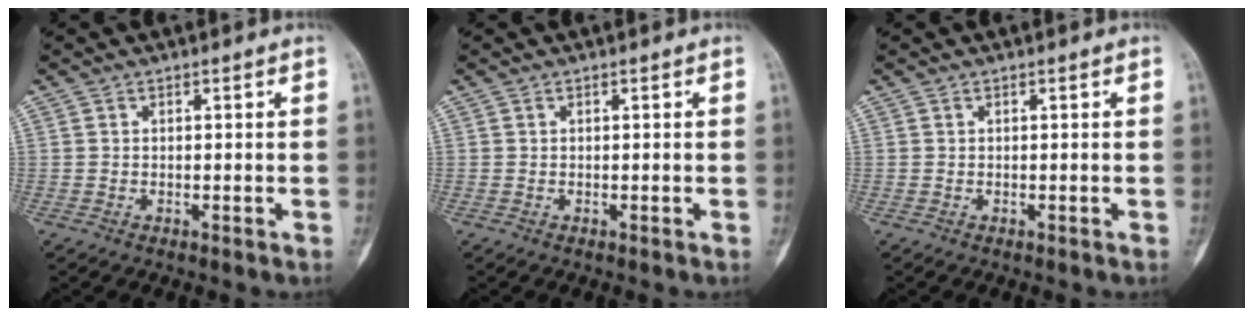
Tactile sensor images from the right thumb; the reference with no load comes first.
{"total": 0.0}
{"total": 0.0}